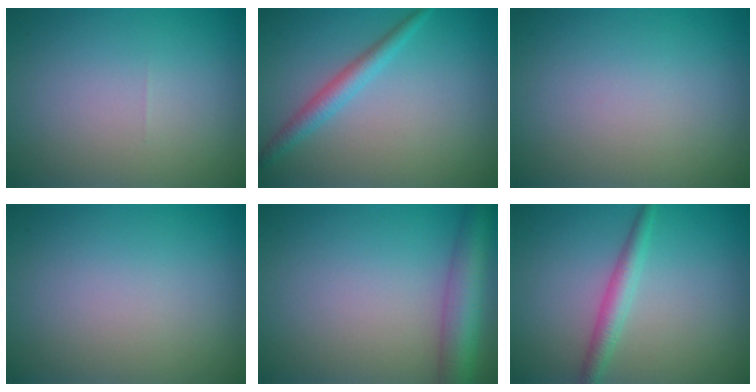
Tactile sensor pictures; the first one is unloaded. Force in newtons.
{"total": 2.2, "press": 2.2, "slide": 0.1}
{"total": 0.0}
{"total": 0.0}
{"total": 5.0, "press": 5.0, "slide": 0.2}
{"total": 2.3, "press": 2.3, "slide": 0.0}